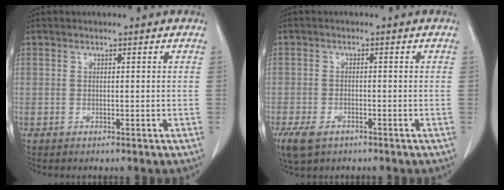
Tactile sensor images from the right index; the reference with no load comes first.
{"total": 4.9, "force": [-3.0, 2.5, 3.0], "torque": [-0.059, -0.008, -0.048]}